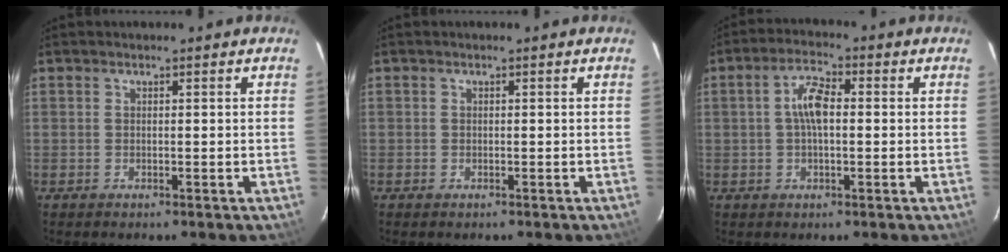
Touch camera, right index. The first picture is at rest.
{"total": 0.8, "force": [-0.4, 0.7, 0.0], "torque": [0.001, 0.000, -0.006]}
{"total": 5.6, "force": [0.2, 2.5, 5.1], "torque": [-0.101, 0.016, 0.002]}